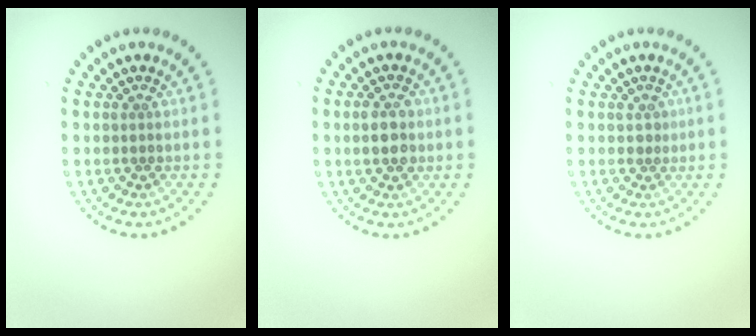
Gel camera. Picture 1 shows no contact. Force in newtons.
{"total": 3.0, "press": 3.0, "slide": 0.2}
{"total": 1.1, "press": 0.9, "slide": 0.6}